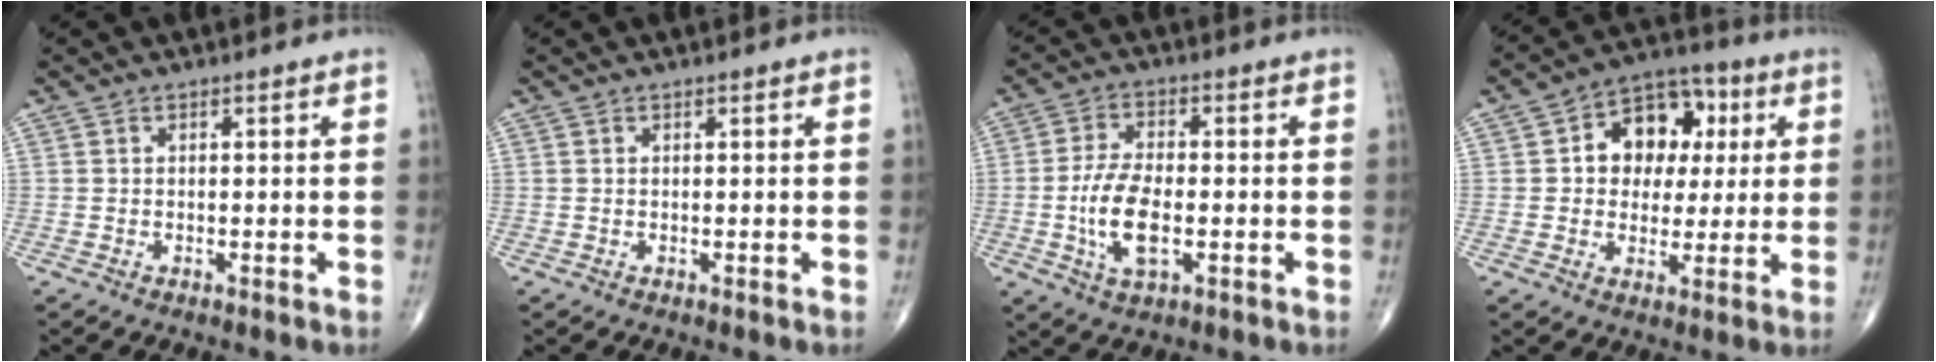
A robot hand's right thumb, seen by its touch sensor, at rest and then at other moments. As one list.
[{"total": 0.0}, {"total": 9.4, "force": [-1.8, 4.3, 8.2], "torque": [-0.163, 0.005, -0.034]}, {"total": 12.7, "force": [2.6, 9.5, 7.9], "torque": [-0.062, 0.013, 0.033]}]